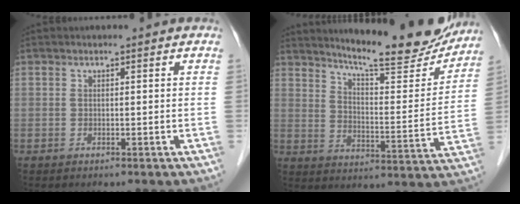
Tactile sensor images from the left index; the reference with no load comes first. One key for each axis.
{"total": 18.6, "fx": 16.8, "fy": 2.0, "fz": 7.8, "tx": -0.114, "ty": -0.047, "tz": 0.227}